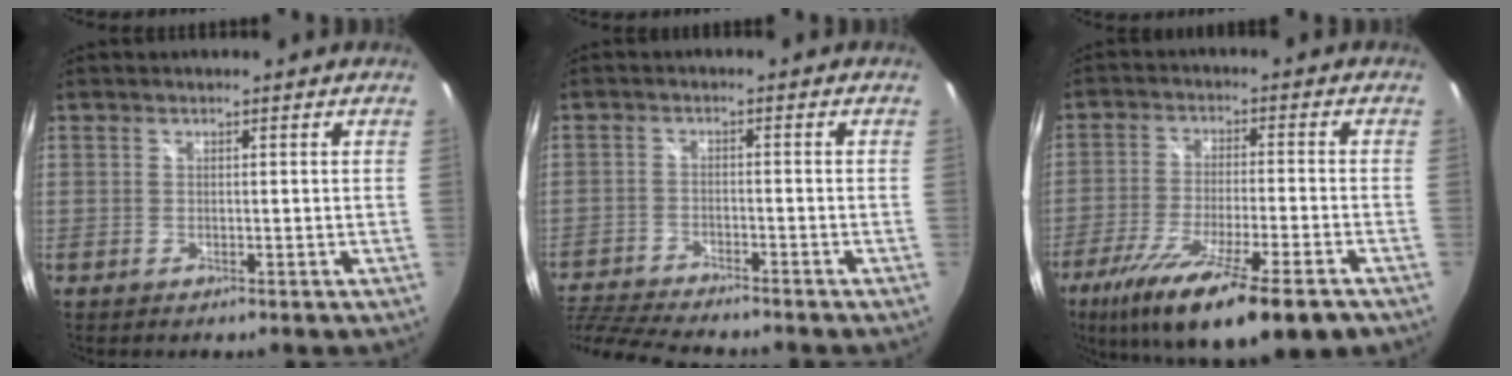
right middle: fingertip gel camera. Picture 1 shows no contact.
{"total": 12.3, "force": [-11.1, 2.0, 4.9], "torque": [-0.131, -0.025, -0.198]}
{"total": 18.3, "force": [-12.0, 3.0, 13.5], "torque": [-0.251, -0.059, -0.202]}